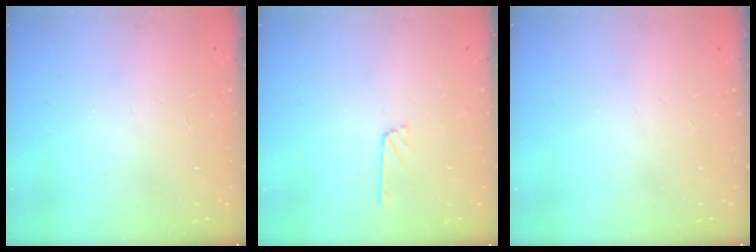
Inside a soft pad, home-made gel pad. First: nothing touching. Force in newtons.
{"total": 5.1, "press": 5.1, "slide": 0.5}
{"total": 0.0}